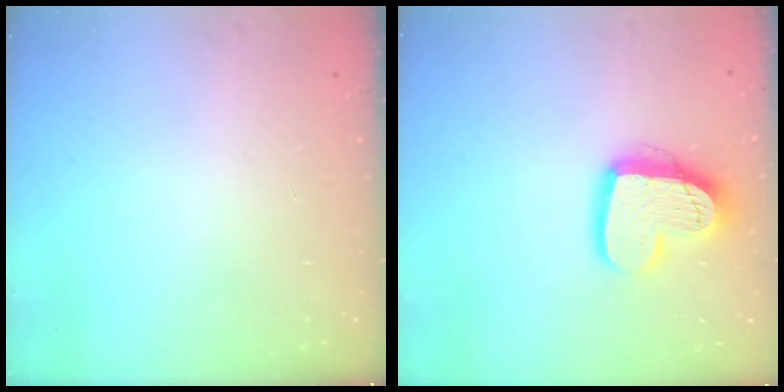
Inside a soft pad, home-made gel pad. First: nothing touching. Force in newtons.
{"total": 15.3, "press": 15.2, "slide": 1.3}